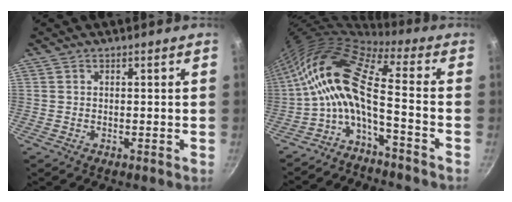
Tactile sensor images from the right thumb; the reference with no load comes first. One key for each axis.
{"total": 13.5, "fx": -2.7, "fy": 4.4, "fz": 12.5, "tx": -0.263, "ty": 0.040, "tz": -0.065}